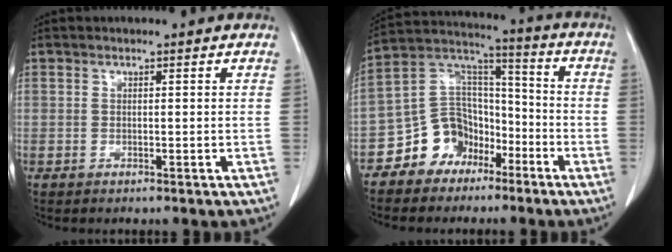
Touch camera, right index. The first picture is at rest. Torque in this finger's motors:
{"motor_torque": [0.62, -0.71, 0.20, 0.01]}